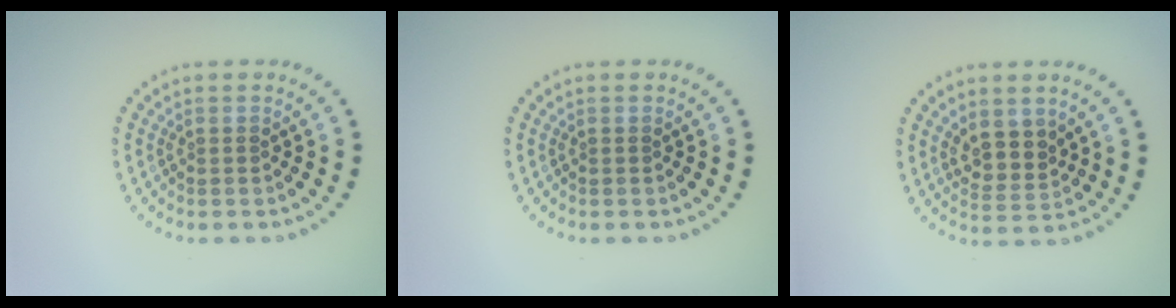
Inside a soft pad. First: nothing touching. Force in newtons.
{"total": 0.0}
{"total": 2.9, "press": 2.5, "slide": 1.6}